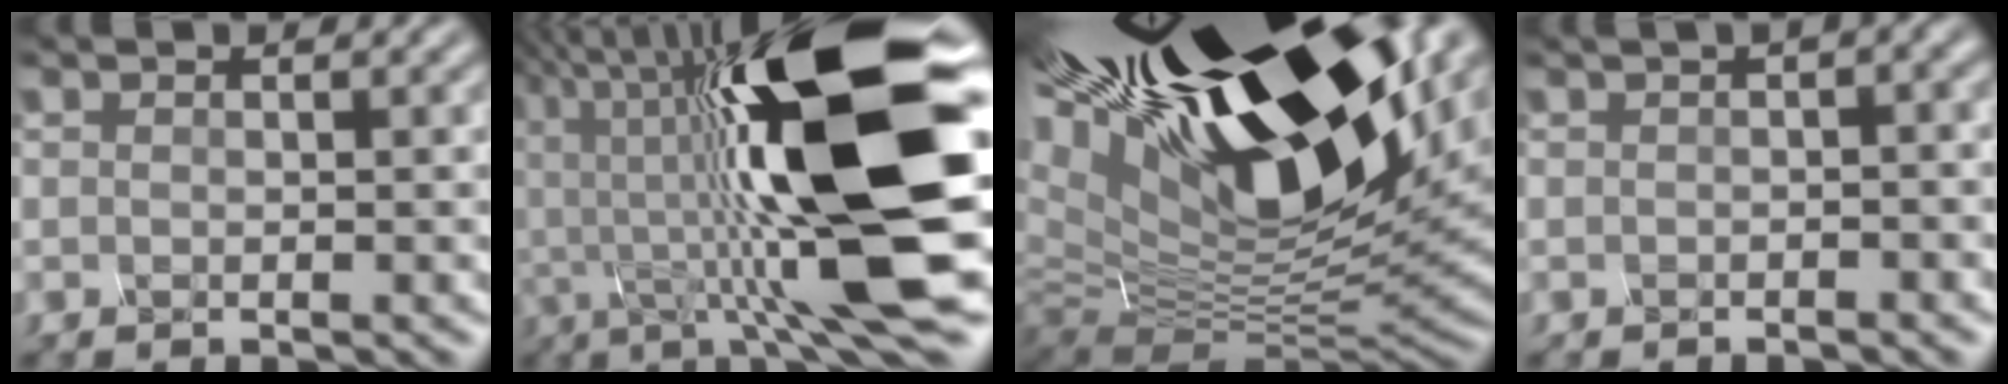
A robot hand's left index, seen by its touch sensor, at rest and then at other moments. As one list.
[{"total": 15.6, "force": [0.2, 3.2, 15.3], "torque": [-0.289, 0.027, 0.011]}, {"total": 19.0, "force": [10.4, 7.5, 14.0], "torque": [-0.247, 0.023, 0.194]}, {"total": 5.1, "force": [-0.2, 2.0, 4.7], "torque": [-0.037, 0.016, -0.009]}]